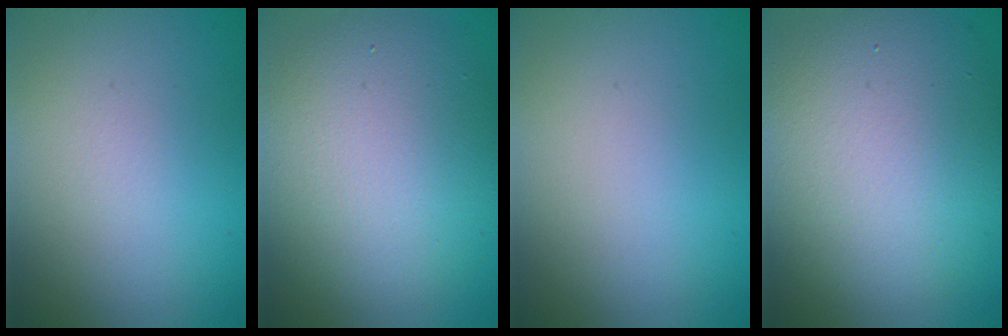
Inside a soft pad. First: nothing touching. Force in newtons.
{"total": 8.6, "press": 8.6, "slide": 0.6}
{"total": 0.0}
{"total": 10.3, "press": 10.3, "slide": 0.5}